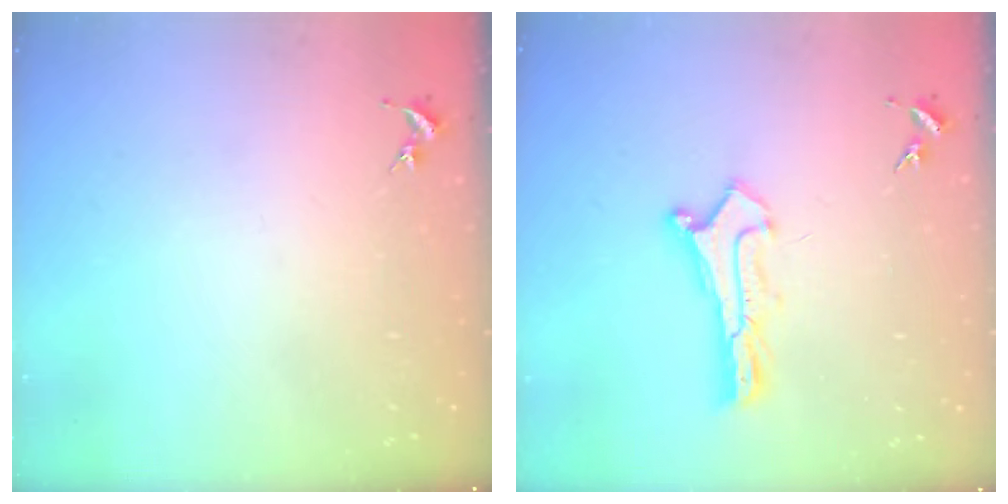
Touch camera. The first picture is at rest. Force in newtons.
{"total": 0.9, "press": 0.9, "slide": 0.1}